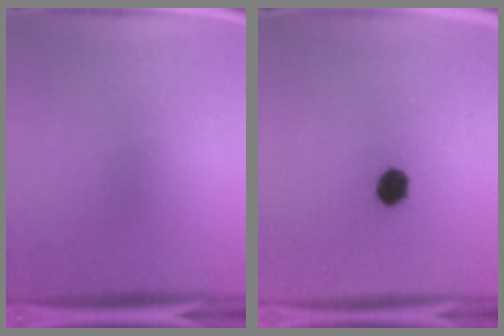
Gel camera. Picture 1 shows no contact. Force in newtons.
{"total": 4.7}